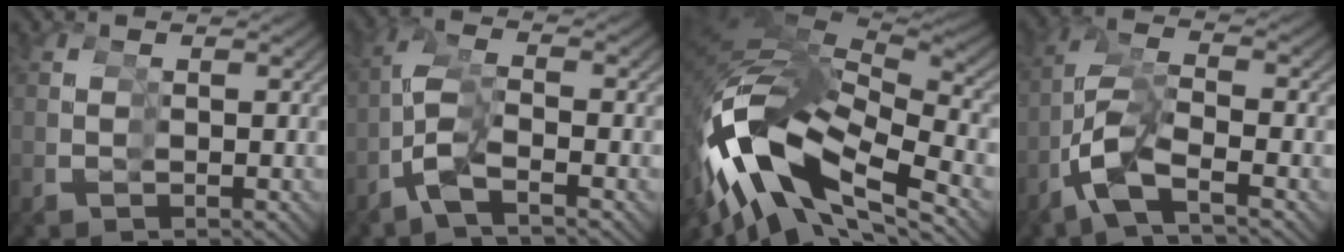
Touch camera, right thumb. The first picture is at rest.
{"total": 4.2, "force": [-2.2, 2.5, 2.4], "torque": [-0.086, 0.000, -0.041]}
{"total": 14.7, "force": [0.0, 8.1, 12.2], "torque": [-0.265, 0.003, -0.002]}
{"total": 6.0, "force": [-2.3, 3.9, 4.0], "torque": [-0.125, -0.003, -0.038]}